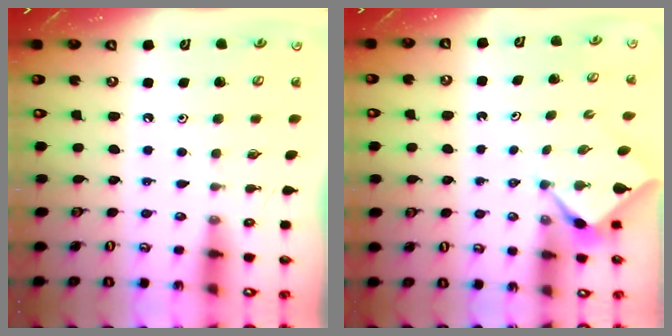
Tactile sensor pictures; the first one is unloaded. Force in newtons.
{"total": 2.5, "press": 2.5, "slide": 0.3}